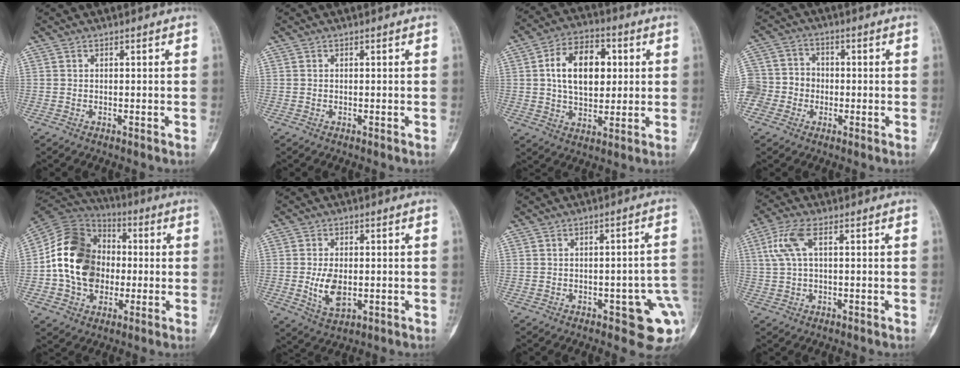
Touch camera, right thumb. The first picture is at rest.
{"total": 0.0}
{"total": 13.9, "force": [2.5, 8.8, 10.5], "torque": [-0.143, 0.006, 0.036]}
{"total": 9.8, "force": [-2.1, 9.1, 2.8], "torque": [-0.043, 0.032, -0.040]}
{"total": 18.4, "force": [-0.8, 14.3, 11.6], "torque": [-0.178, 0.025, -0.019]}
{"total": 6.4, "force": [-0.6, 3.7, 5.2], "torque": [-0.090, -0.010, -0.003]}
{"total": 10.6, "force": [-2.9, 3.9, 9.4], "torque": [-0.087, 0.013, -0.028]}
{"total": 6.0, "force": [1.8, 2.1, 5.3], "torque": [-0.139, 0.017, 0.038]}